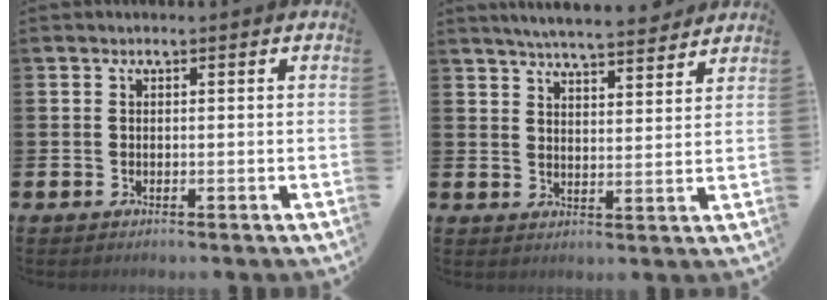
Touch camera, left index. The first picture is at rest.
{"total": 5.6, "force": [5.4, 0.3, 1.1], "torque": [-0.027, -0.037, 0.094]}